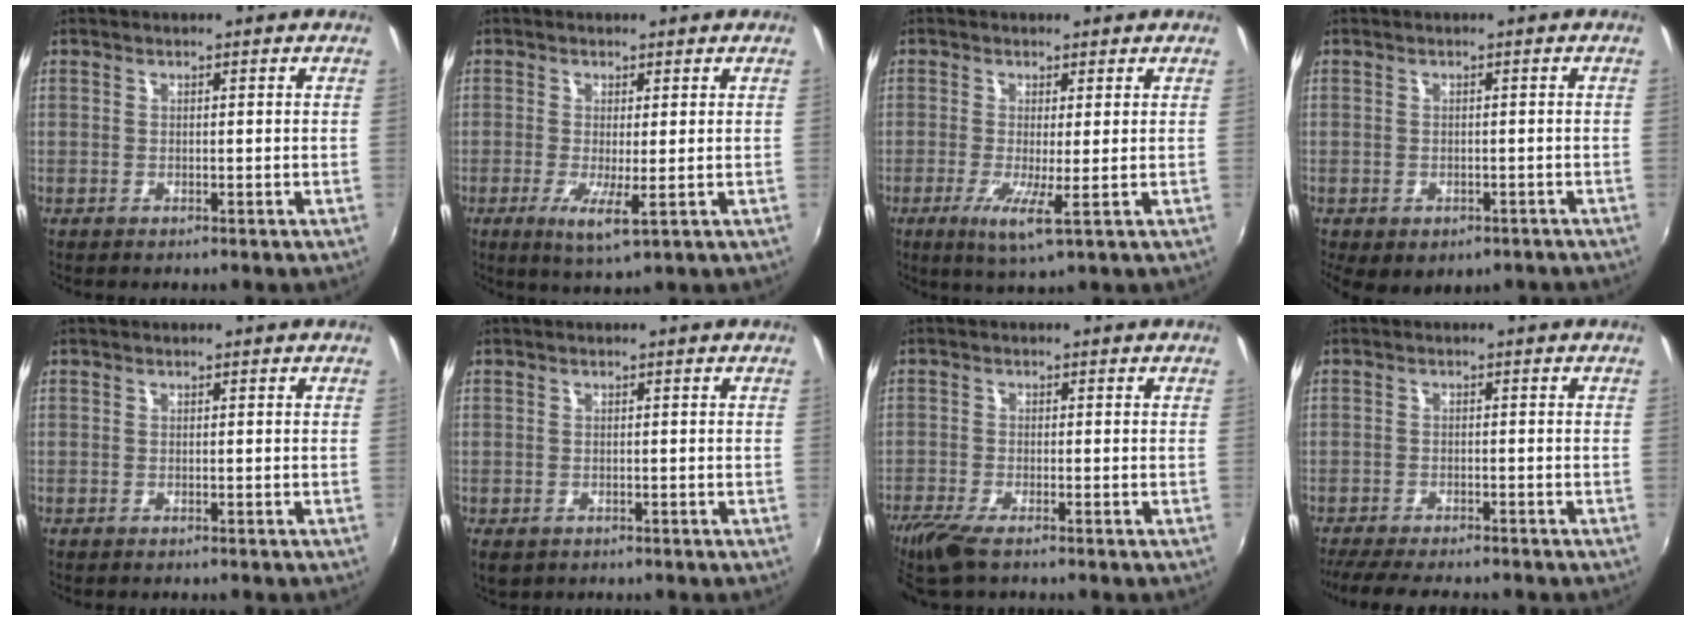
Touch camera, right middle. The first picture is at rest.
{"total": 4.7, "force": [-0.9, 0.3, 4.6], "torque": [-0.094, -0.015, -0.017]}
{"total": 4.8, "force": [-0.9, -0.1, 4.7], "torque": [-0.099, -0.015, -0.021]}
{"total": 5.8, "force": [-3.2, 3.6, 3.3], "torque": [-0.065, -0.025, -0.033]}
{"total": 0.0}
{"total": 2.8, "force": [-1.2, 2.0, 1.6], "torque": [-0.030, -0.009, -0.015]}
{"total": 5.8, "force": [-4.3, 1.0, 3.7], "torque": [-0.092, -0.023, -0.086]}
{"total": 9.7, "force": [-8.4, 1.6, 4.5], "torque": [-0.104, -0.024, -0.135]}